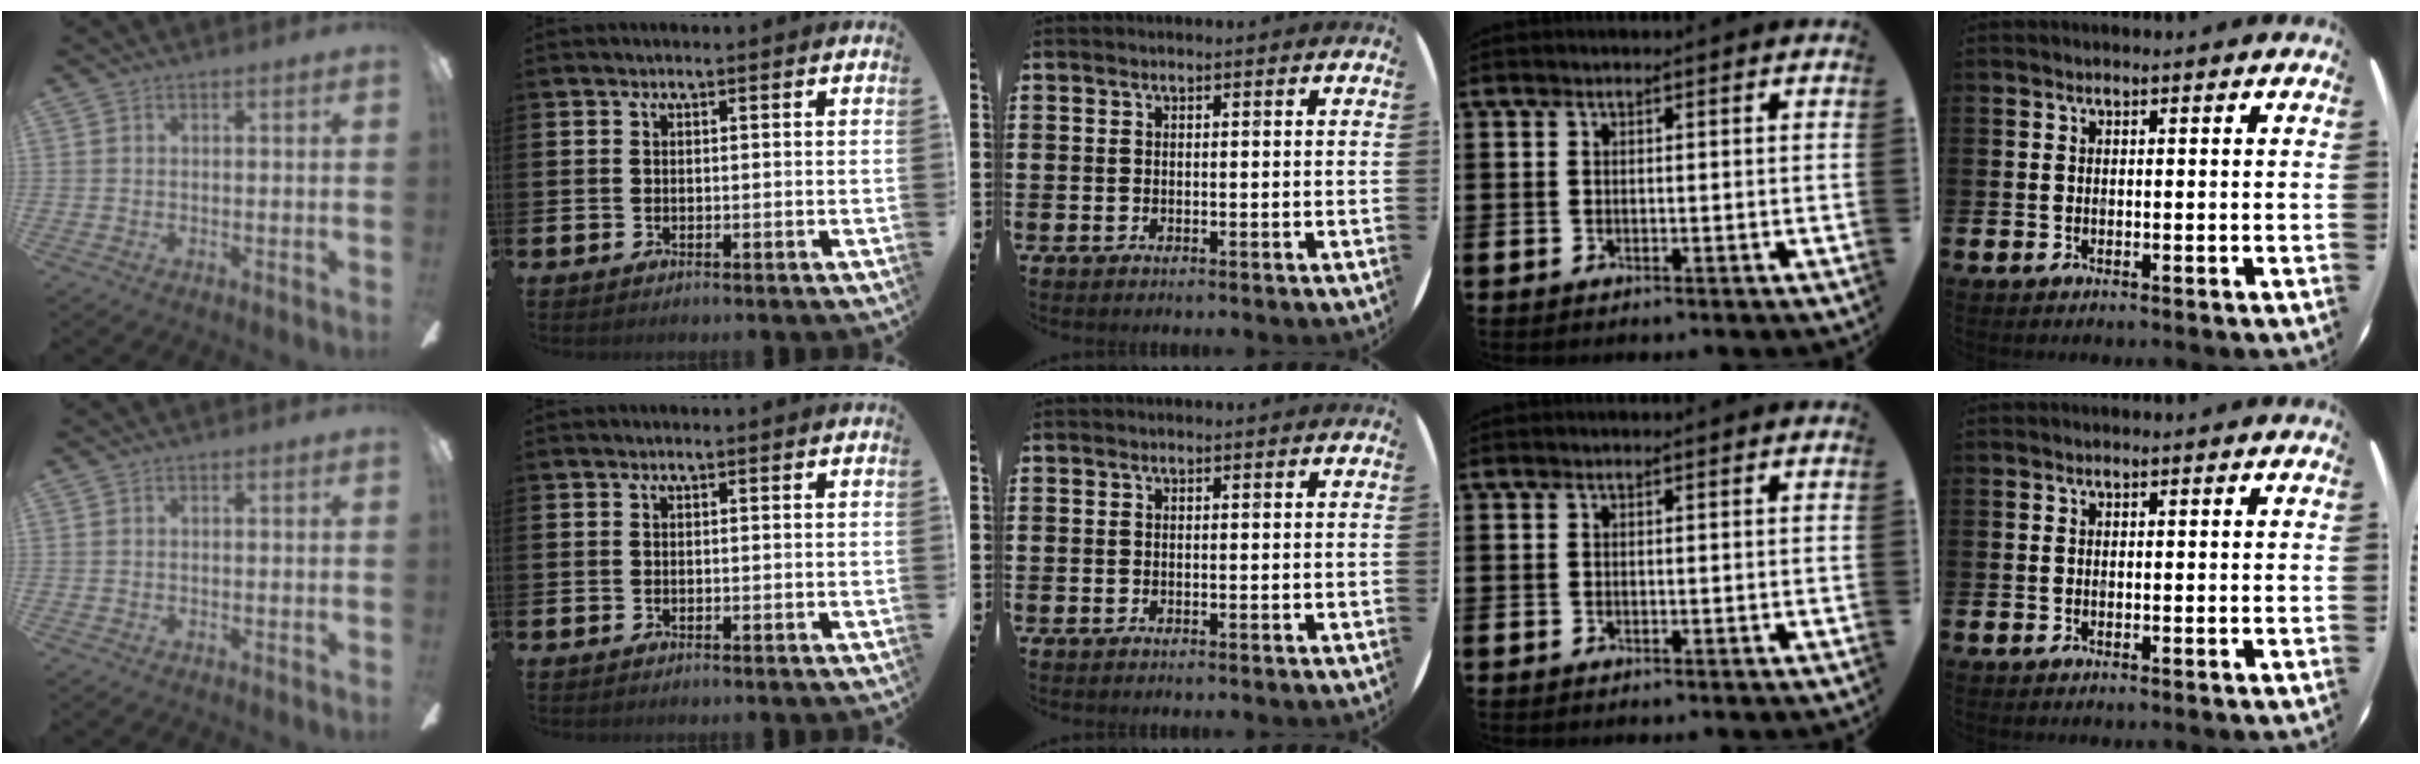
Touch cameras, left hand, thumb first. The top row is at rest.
{}